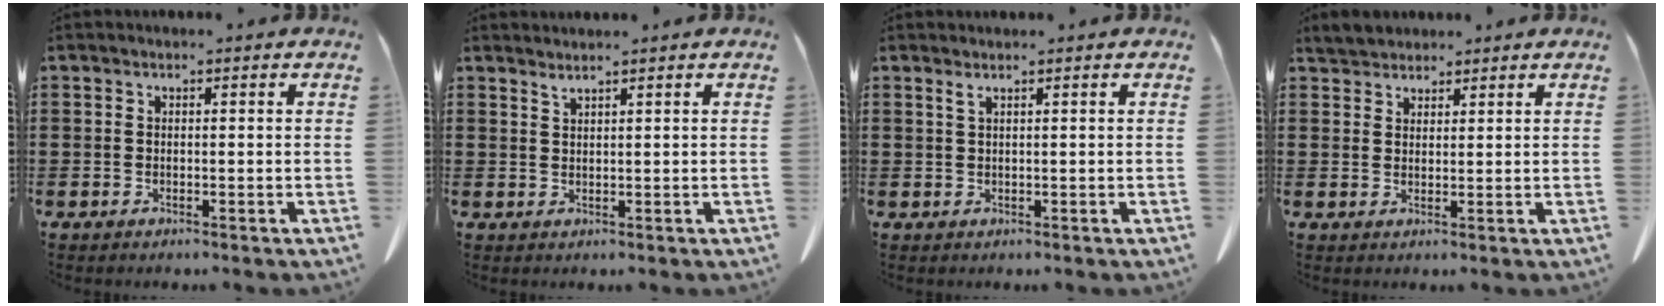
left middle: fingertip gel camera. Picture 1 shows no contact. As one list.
[{"total": 1.2, "force": [1.1, -0.1, 0.4], "torque": [-0.009, -0.003, 0.020]}, {"total": 0.8, "force": [0.4, 0.0, 0.7], "torque": [-0.013, -0.001, 0.007]}, {"total": 2.7, "force": [2.6, 0.7, 0.0], "torque": [-0.008, -0.001, 0.051]}]